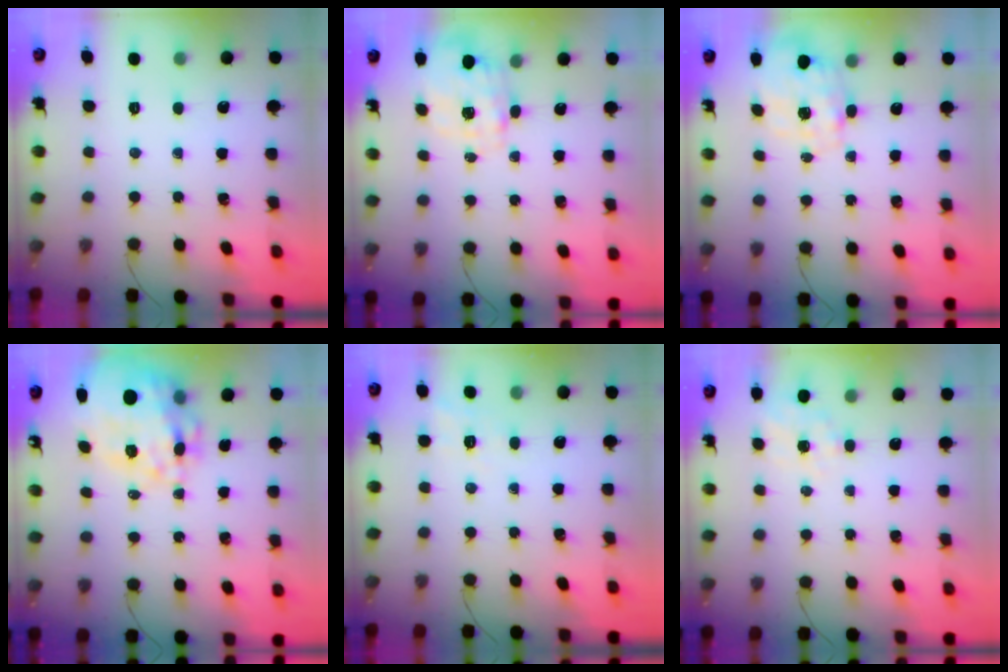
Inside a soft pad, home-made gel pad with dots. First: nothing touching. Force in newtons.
{"total": 3.6, "press": 3.5, "slide": 0.7}
{"total": 2.7, "press": 2.6, "slide": 0.8}
{"total": 14.8, "press": 13.9, "slide": 5.2}
{"total": 2.3, "press": 0.9, "slide": 2.1}
{"total": 6.5, "press": 6.3, "slide": 1.5}